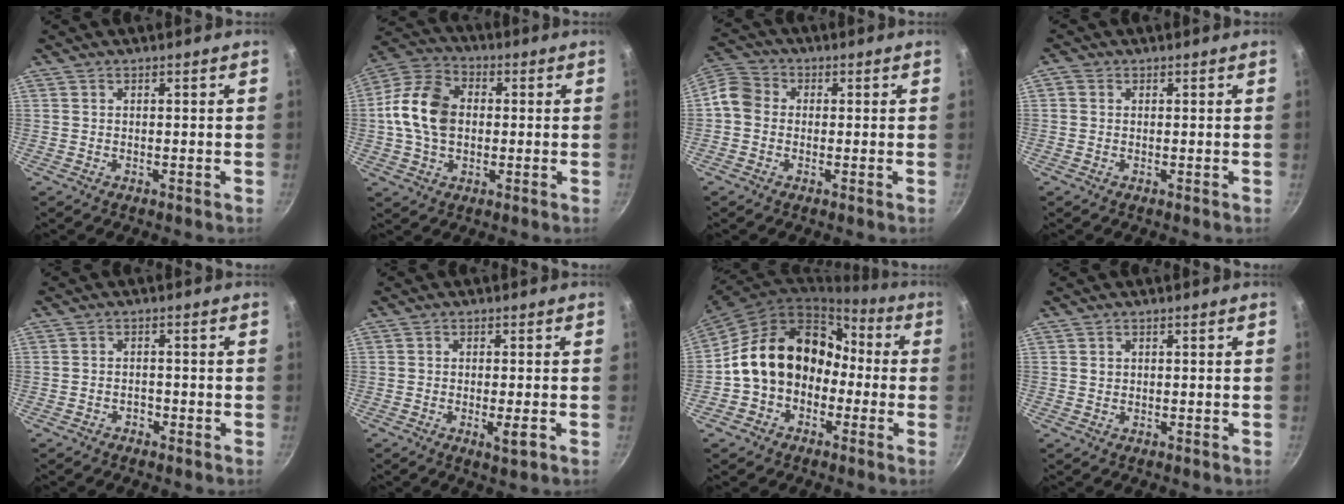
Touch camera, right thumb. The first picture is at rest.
{"total": 13.0, "force": [0.4, 9.4, 9.1], "torque": [-0.152, 0.020, -0.009]}
{"total": 6.0, "force": [-0.5, 5.2, 2.9], "torque": [-0.041, 0.019, -0.031]}
{"total": 1.3, "force": [0.2, 1.1, 0.6], "torque": [-0.011, 0.005, 0.000]}
{"total": 1.6, "force": [-1.1, 1.0, 0.4], "torque": [-0.001, 0.016, -0.017]}
{"total": 3.1, "force": [-1.0, 0.6, 2.9], "torque": [-0.057, -0.002, -0.018]}
{"total": 17.0, "force": [-2.0, 13.7, 9.9], "torque": [-0.127, 0.081, -0.036]}
{"total": 0.9, "force": [0.3, 0.8, 0.3], "torque": [-0.003, 0.001, 0.004]}